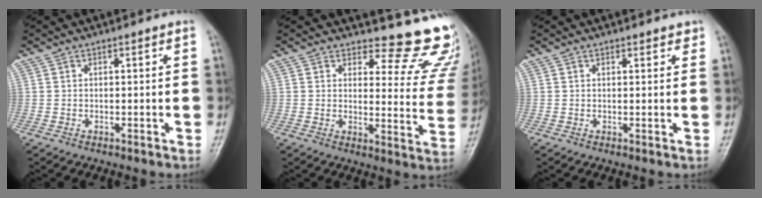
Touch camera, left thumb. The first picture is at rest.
{"total": 13.8, "force": [13.1, 3.5, 2.2], "torque": [0.019, -0.149, 0.129]}
{"total": 1.4, "force": [1.1, 0.8, 0.5], "torque": [0.006, -0.005, 0.008]}